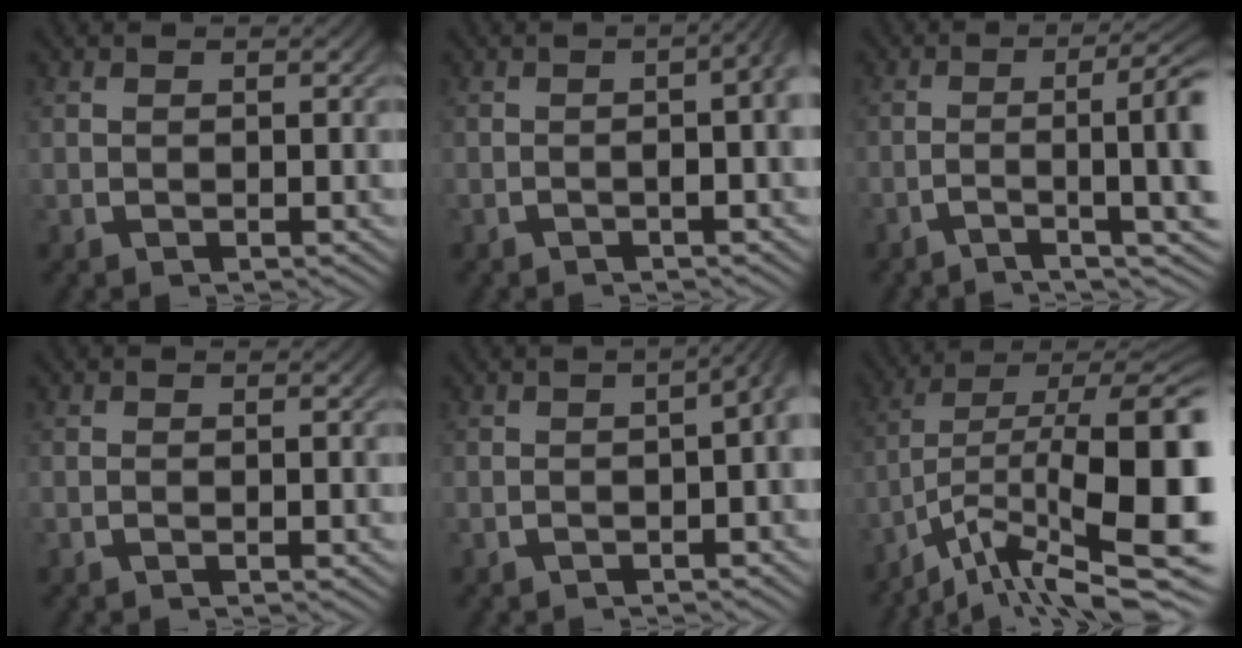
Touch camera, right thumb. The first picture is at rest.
{"total": 5.2, "force": [0.1, 2.4, 4.6], "torque": [-0.045, 0.025, -0.018]}
{"total": 8.3, "force": [-2.5, 2.4, 7.5], "torque": [-0.121, -0.014, -0.034]}
{"total": 0.0}
{"total": 4.2, "force": [-0.2, 2.3, 3.6], "torque": [-0.035, 0.021, -0.020]}
{"total": 14.2, "force": [-4.3, 7.0, 11.6], "torque": [-0.180, -0.044, -0.046]}